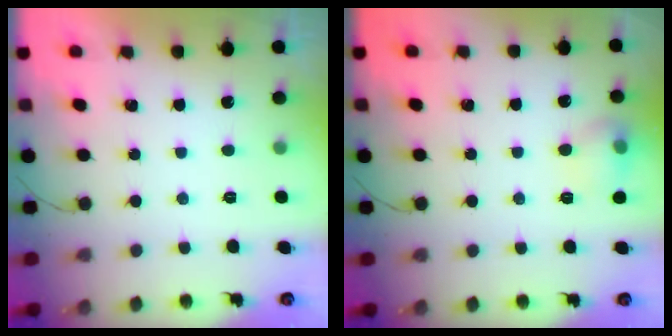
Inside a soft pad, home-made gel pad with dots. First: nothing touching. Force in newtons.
{"total": 8.5, "press": 8.4, "slide": 1.4}